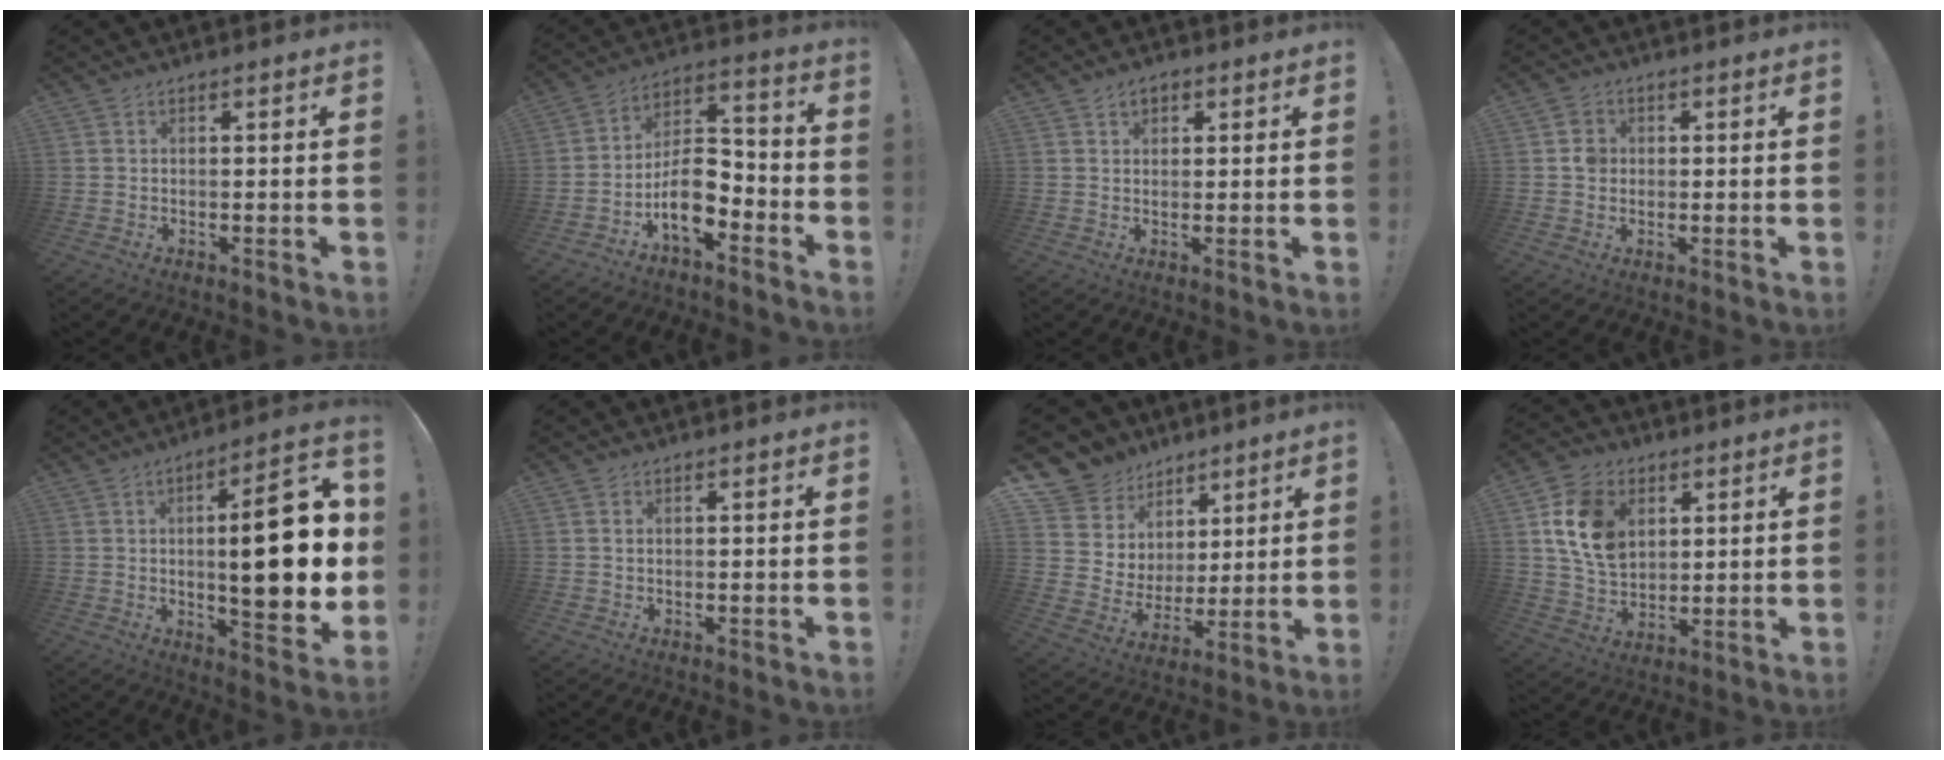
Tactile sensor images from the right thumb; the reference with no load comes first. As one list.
[{"total": 12.1, "force": [-6.5, 6.6, 7.8], "torque": [-0.140, 0.035, -0.114]}, {"total": 2.7, "force": [1.2, 1.9, 1.4], "torque": [-0.021, 0.002, 0.022]}, {"total": 3.4, "force": [-0.1, 3.1, 1.4], "torque": [-0.011, 0.003, -0.005]}, {"total": 20.5, "force": [1.0, 5.6, 19.7], "torque": [-0.270, -0.005, 0.014]}, {"total": 0.8, "force": [0.4, 0.6, 0.5], "torque": [-0.009, 0.001, 0.007]}, {"total": 10.9, "force": [6.7, 8.5, 1.2], "torque": [-0.033, -0.059, 0.150]}, {"total": 15.6, "force": [5.4, 11.7, 8.9], "torque": [-0.153, -0.012, 0.109]}]